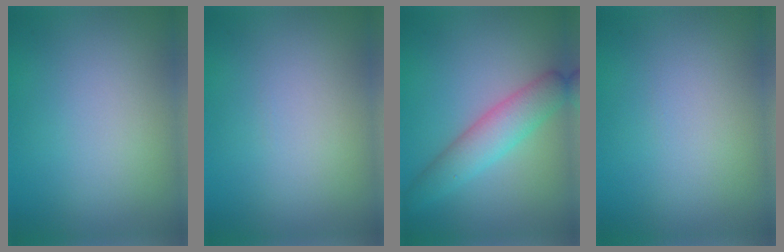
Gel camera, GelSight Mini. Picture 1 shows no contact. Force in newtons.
{"total": 0.0}
{"total": 4.1, "press": 4.1, "slide": 0.2}
{"total": 0.0}